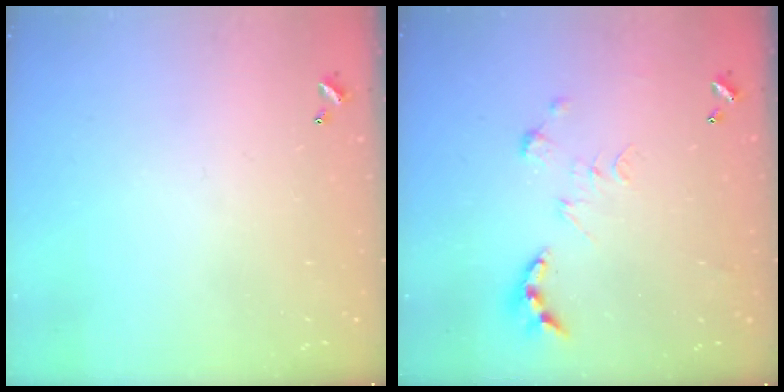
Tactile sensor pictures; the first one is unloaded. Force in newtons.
{"total": 0.0}